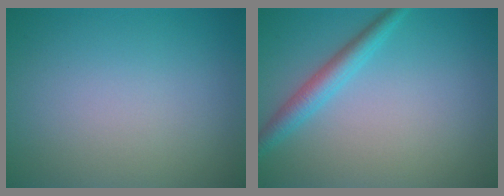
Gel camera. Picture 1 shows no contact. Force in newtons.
{"total": 2.6, "press": 2.6, "slide": 0.0}